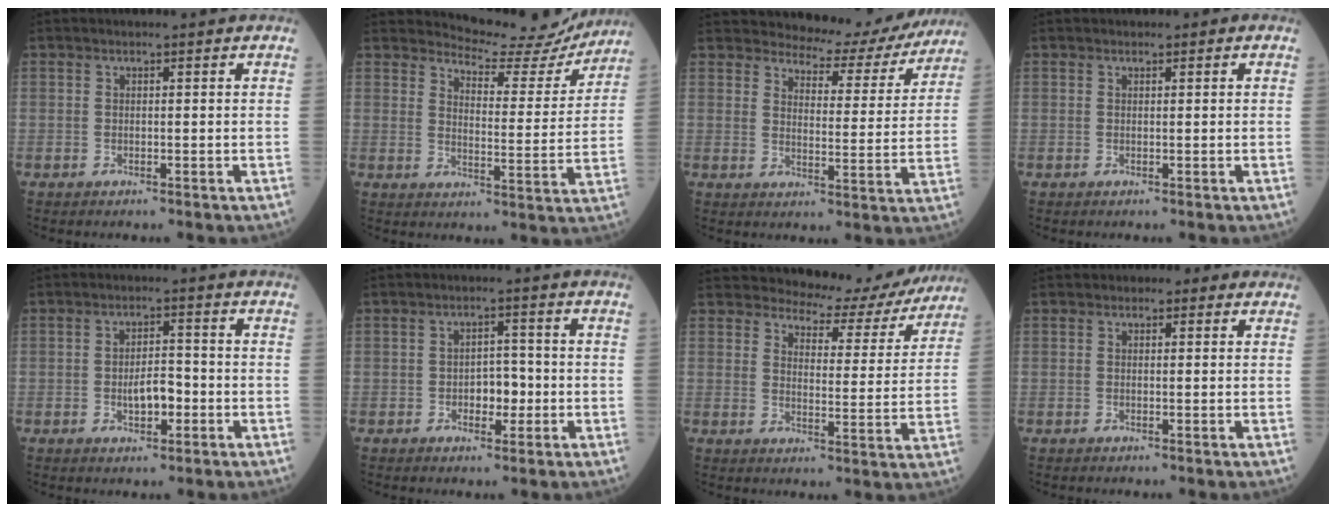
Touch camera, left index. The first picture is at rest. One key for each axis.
{"total": 12.1, "fx": 11.9, "fy": 2.2, "fz": 0.7, "tx": -0.007, "ty": -0.028, "tz": 0.145}
{"total": 13.5, "fx": 12.7, "fy": 3.9, "fz": 2.4, "tx": -0.014, "ty": -0.019, "tz": 0.145}
{"total": 0.5, "fx": 0.3, "fy": 0.4, "fz": 0.1, "tx": 0.000, "ty": 0.000, "tz": 0.001}
{"total": 4.3, "fx": -1.2, "fy": 1.9, "fz": 3.7, "tx": -0.064, "ty": 0.005, "tz": -0.021}
{"total": 3.8, "fx": -1.0, "fy": 2.2, "fz": 2.9, "tx": -0.040, "ty": 0.009, "tz": -0.015}
{"total": 13.8, "fx": 12.9, "fy": 4.1, "fz": 2.4, "tx": -0.012, "ty": -0.022, "tz": 0.144}
{"total": 1.8, "fx": 0.9, "fy": 1.4, "fz": 0.8, "tx": -0.008, "ty": 0.010, "tz": 0.005}